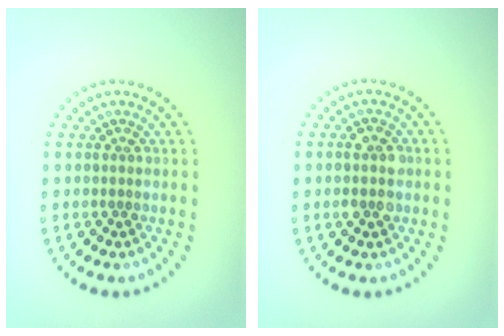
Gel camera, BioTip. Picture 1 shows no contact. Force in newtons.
{"total": 2.2, "press": 2.2, "slide": 0.3}